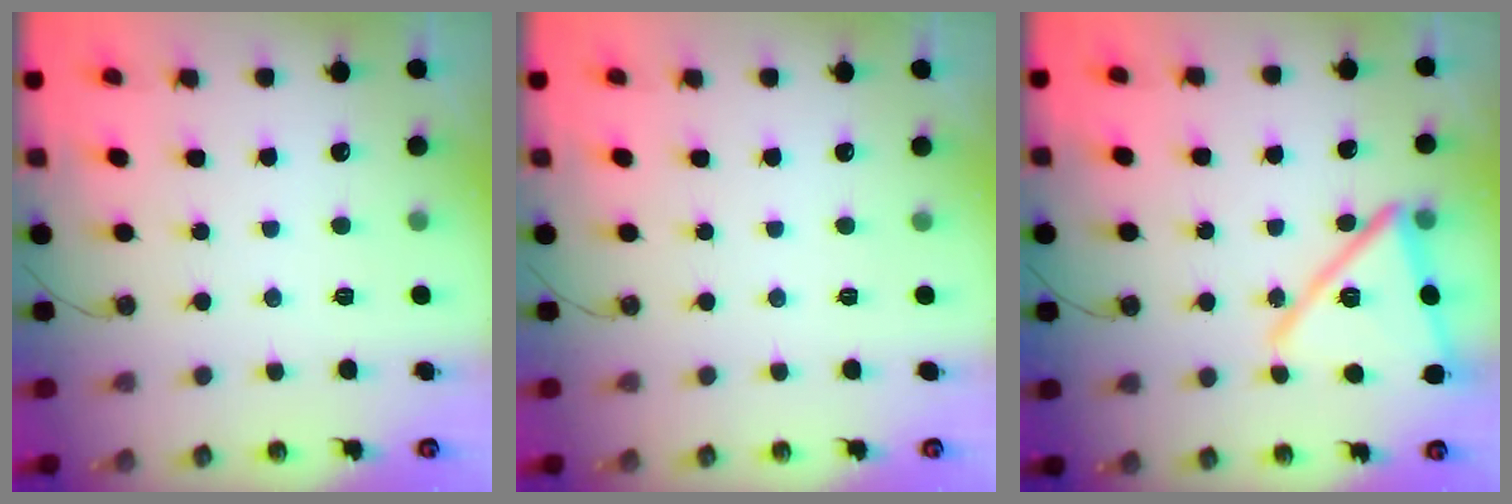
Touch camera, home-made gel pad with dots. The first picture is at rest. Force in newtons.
{"total": 1.3, "press": 0.5, "slide": 1.2}
{"total": 17.9, "press": 17.9, "slide": 1.4}